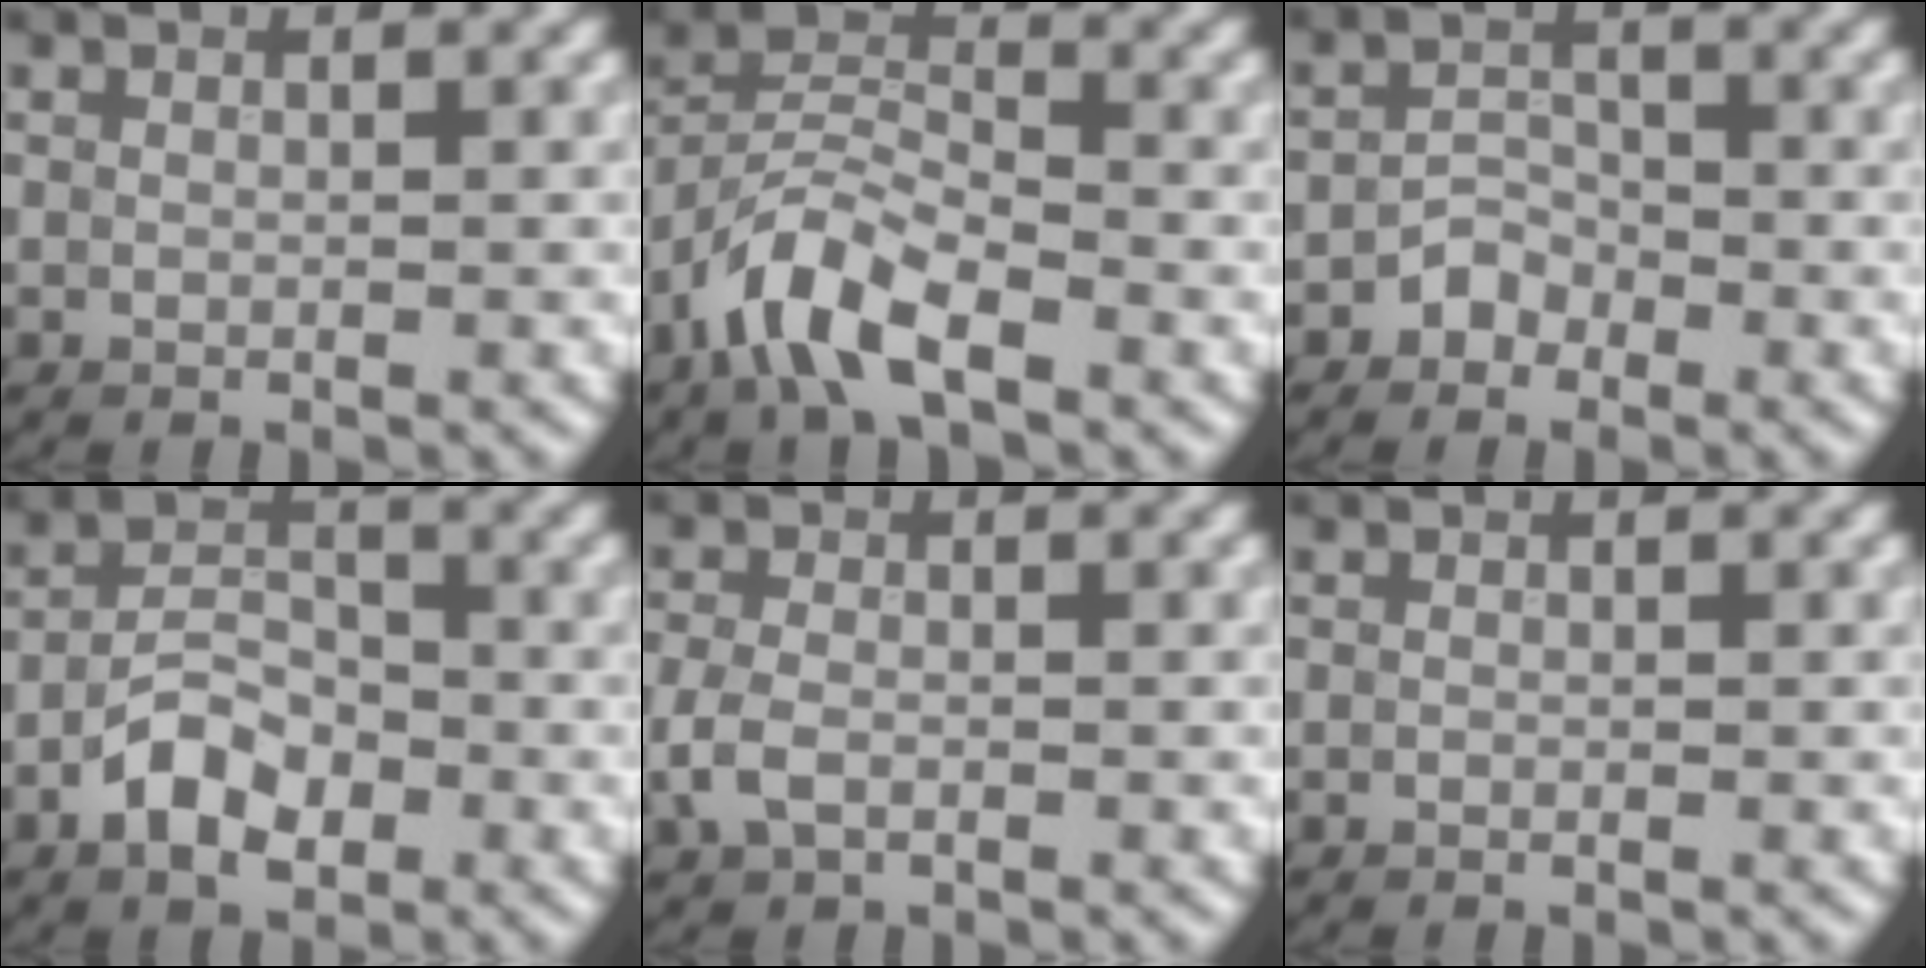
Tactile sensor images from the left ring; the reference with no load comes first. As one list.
[{"total": 6.3, "force": [-3.8, 2.7, 4.3], "torque": [-0.078, 0.008, -0.084]}, {"total": 1.8, "force": [-1.3, 1.2, 0.4], "torque": [0.001, 0.009, -0.027]}, {"total": 4.8, "force": [-2.5, 2.7, 3.2], "torque": [-0.049, 0.009, -0.053]}, {"total": 2.7, "force": [-1.0, 1.7, 1.8], "torque": [-0.044, -0.003, -0.026]}, {"total": 0.0}]